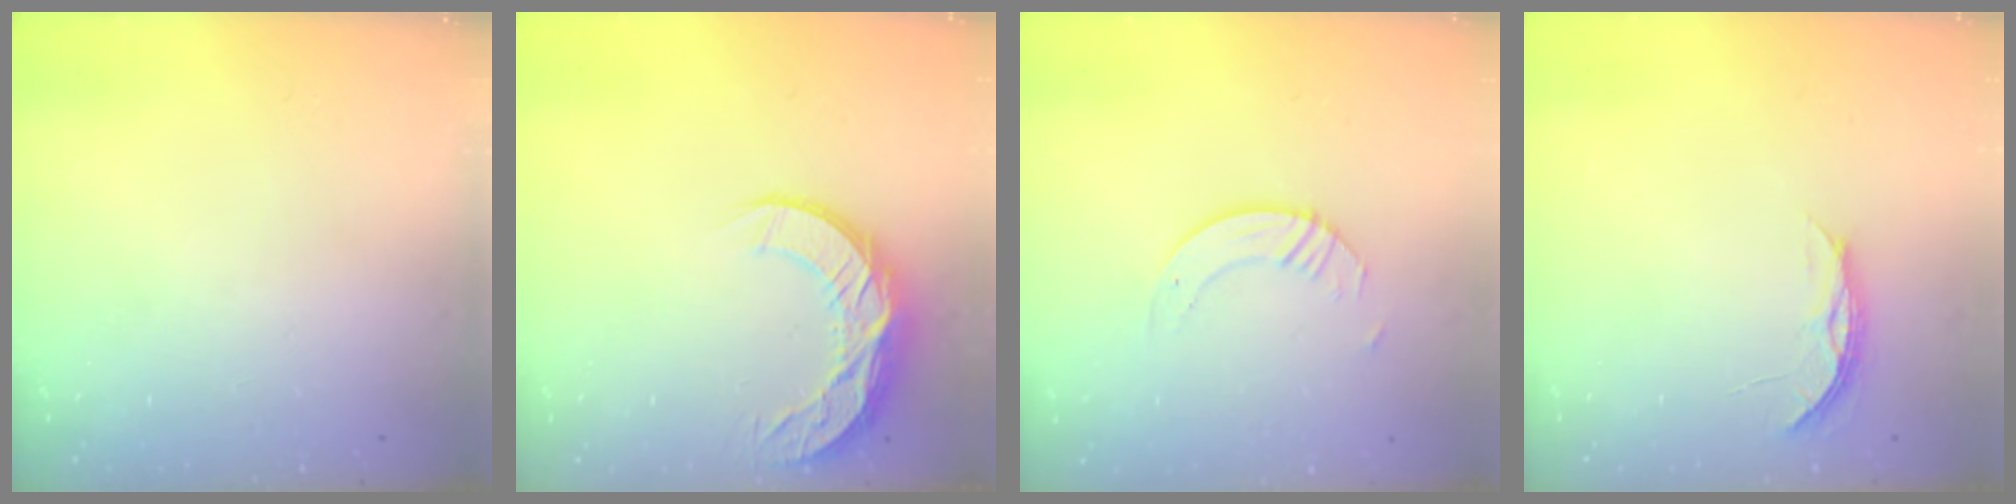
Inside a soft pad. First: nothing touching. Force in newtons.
{"total": 11.3, "press": 11.3, "slide": 0.7}
{"total": 3.8, "press": 3.8, "slide": 0.3}
{"total": 3.9, "press": 3.9, "slide": 0.4}